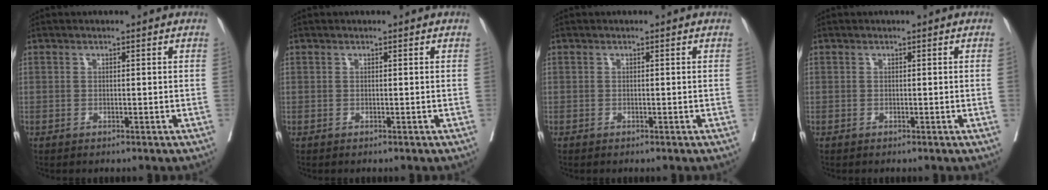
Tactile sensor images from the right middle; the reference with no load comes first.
{"total": 0.0}
{"total": 0.0}
{"total": 0.6, "force": [0.0, -0.3, 0.6], "torque": [-0.002, 0.002, 0.000]}